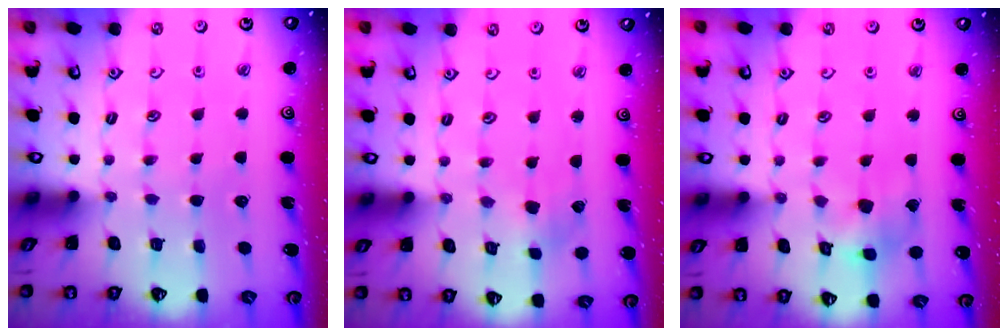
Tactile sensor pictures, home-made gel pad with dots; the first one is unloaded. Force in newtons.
{"total": 2.0, "press": 2.0, "slide": 0.4}
{"total": 11.7, "press": 11.6, "slide": 1.5}